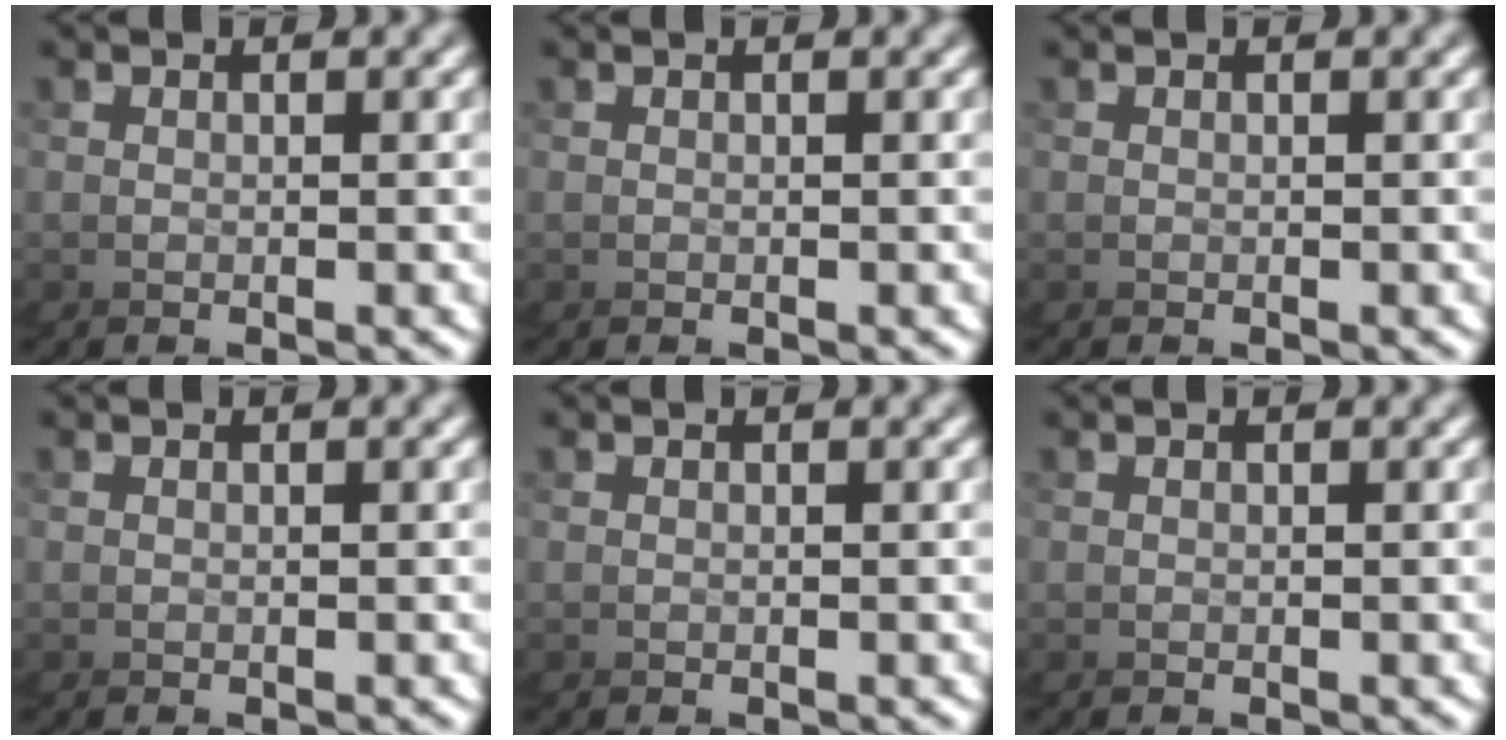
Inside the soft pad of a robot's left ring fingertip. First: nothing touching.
{"total": 0.0}
{"total": 0.0}
{"total": 0.0}
{"total": 0.0}
{"total": 0.0}